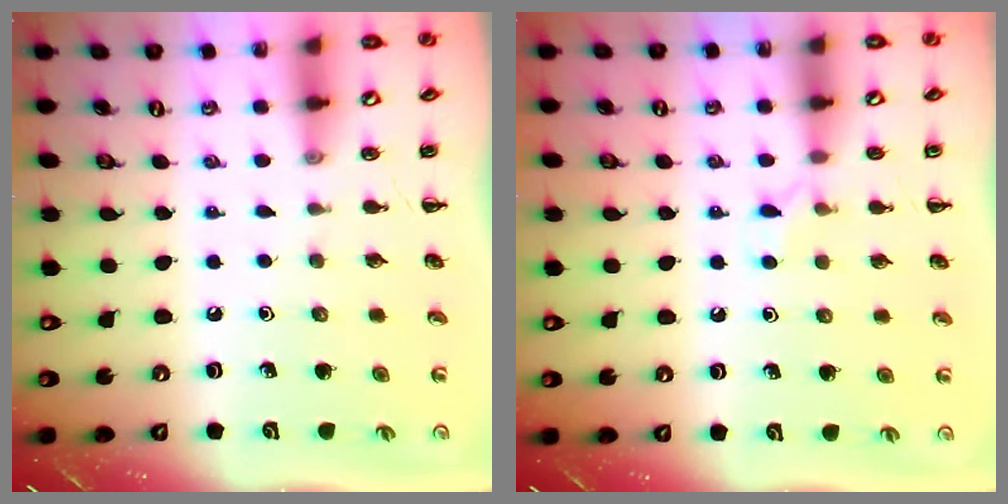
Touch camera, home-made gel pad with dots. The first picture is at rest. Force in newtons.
{"total": 5.0, "press": 4.8, "slide": 1.6}